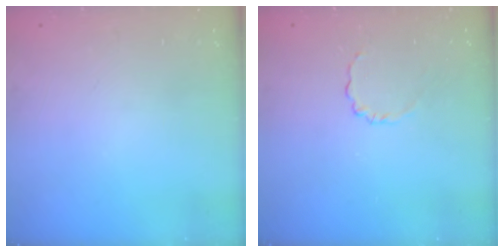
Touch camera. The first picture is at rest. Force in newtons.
{"total": 3.0, "press": 2.8, "slide": 1.0}